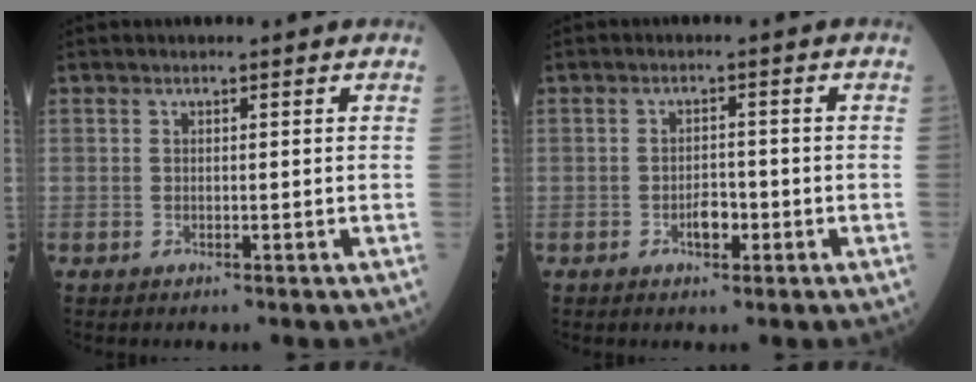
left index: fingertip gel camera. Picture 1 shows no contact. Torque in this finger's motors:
{"motor_torque": [-0.11, 0.19, 0.06, 0.01]}